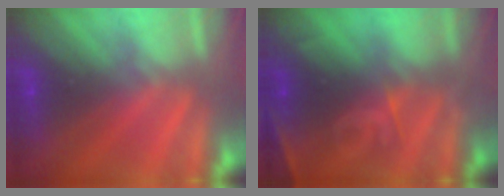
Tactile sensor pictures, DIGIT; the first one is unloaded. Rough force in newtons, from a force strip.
{"total": 13.7}